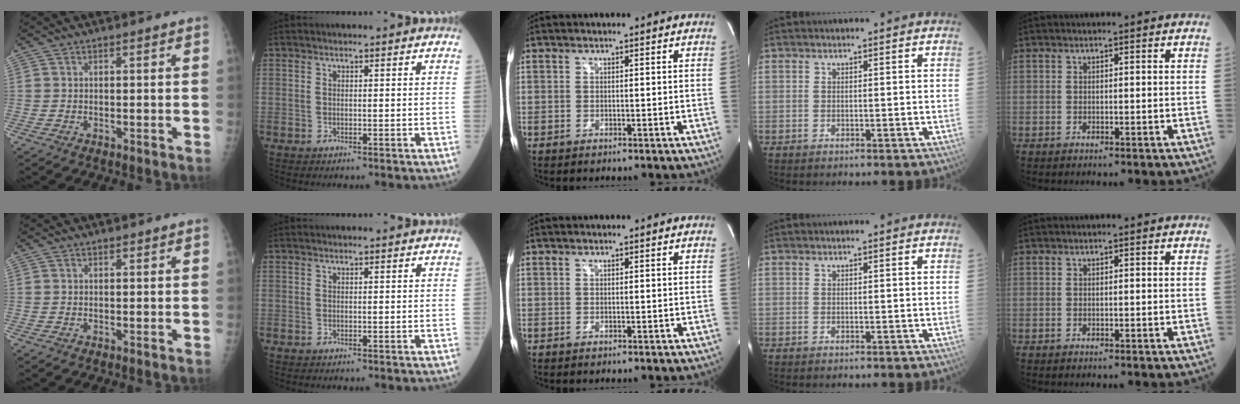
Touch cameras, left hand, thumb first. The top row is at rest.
{}